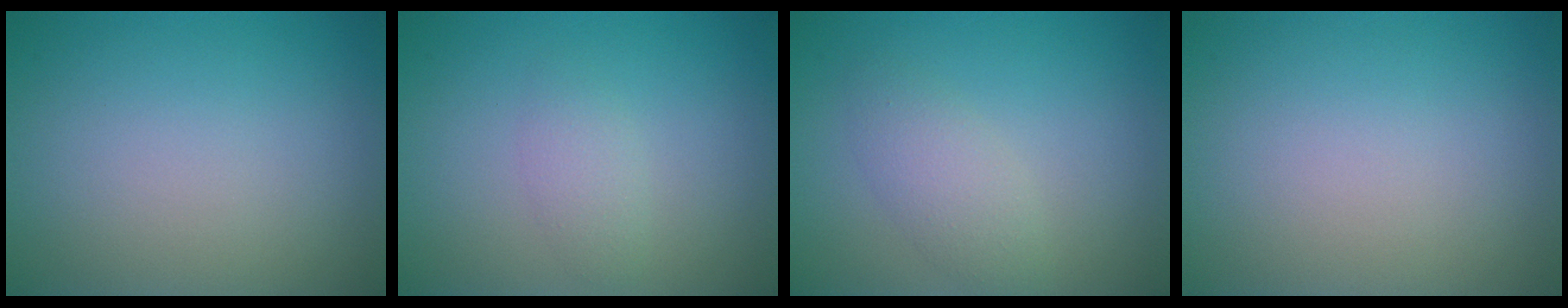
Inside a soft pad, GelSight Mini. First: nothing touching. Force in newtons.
{"total": 1.4, "press": 1.4, "slide": 0.0}
{"total": 2.4, "press": 2.4, "slide": 0.0}
{"total": 0.0}